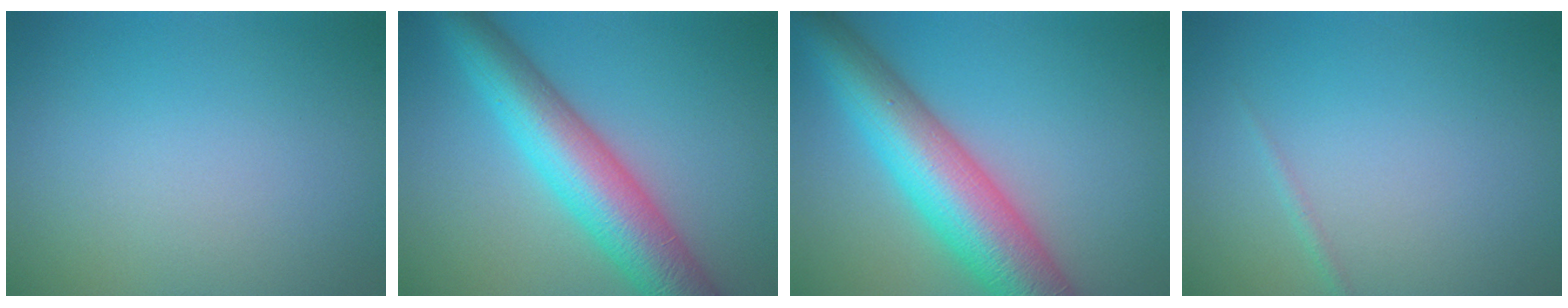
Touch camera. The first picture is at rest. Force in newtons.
{"total": 8.1, "press": 8.1, "slide": 0.2}
{"total": 10.2, "press": 10.2, "slide": 0.2}
{"total": 0.6, "press": 0.5, "slide": 0.0}